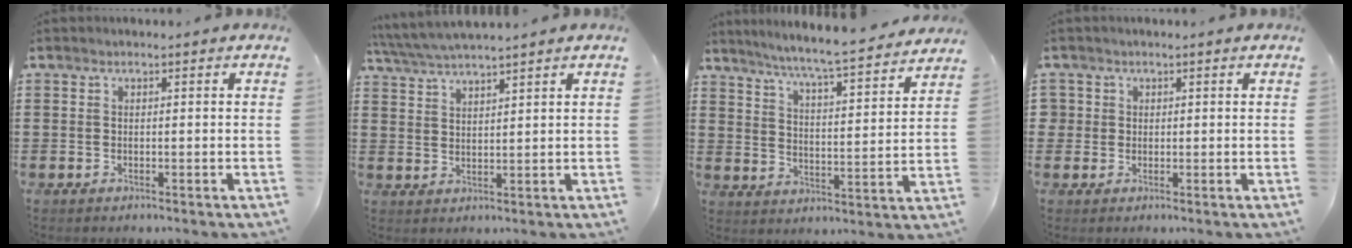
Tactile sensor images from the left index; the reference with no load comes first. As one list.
[{"total": 4.1, "force": [3.8, -0.2, 1.4], "torque": [-0.040, -0.011, 0.069]}, {"total": 6.2, "force": [5.7, -0.7, 2.3], "torque": [-0.060, -0.048, 0.088]}, {"total": 1.5, "force": [0.5, 1.4, 0.0], "torque": [-0.007, 0.007, 0.008]}]